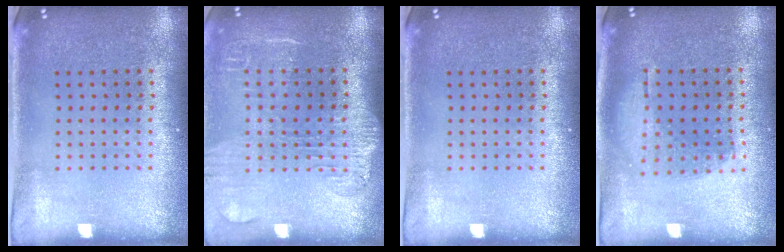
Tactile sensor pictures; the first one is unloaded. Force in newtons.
{"total": 1.9, "press": 1.6, "slide": 1.0}
{"total": 0.0}
{"total": 1.0, "press": 0.9, "slide": 0.3}